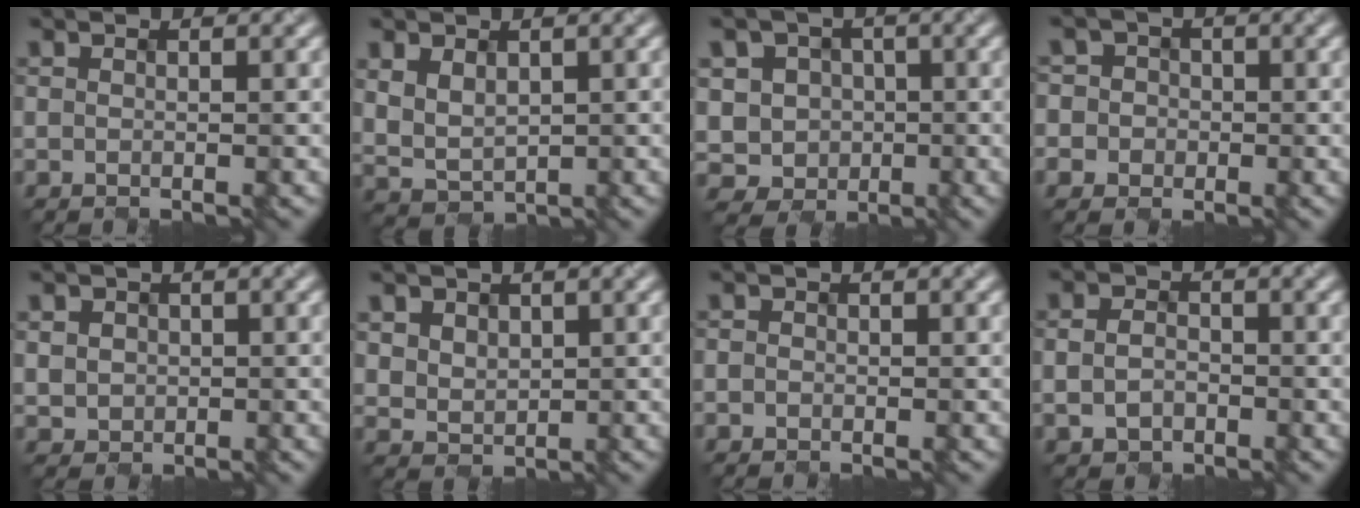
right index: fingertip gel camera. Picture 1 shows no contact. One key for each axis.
{"total": 2.8, "fx": 0.5, "fy": 2.0, "fz": 1.9, "tx": -0.053, "ty": -0.001, "tz": 0.023}
{"total": 5.8, "fx": -0.9, "fy": 5.4, "fz": 2.1, "tx": -0.050, "ty": 0.017, "tz": -0.036}
{"total": 3.0, "fx": 0.0, "fy": 2.9, "fz": 0.3, "tx": 0.004, "ty": 0.012, "tz": -0.009}
{"total": 2.4, "fx": 0.4, "fy": 2.3, "fz": 0.5, "tx": -0.036, "ty": 0.007, "tz": 0.019}
{"total": 2.9, "fx": 1.0, "fy": 2.4, "fz": 1.2, "tx": -0.053, "ty": 0.009, "tz": 0.032}
{"total": 0.8, "fx": -0.6, "fy": 0.3, "fz": -0.4, "tx": 0.002, "ty": 0.000, "tz": -0.003}
{"total": 2.3, "fx": -1.2, "fy": 1.7, "fz": 1.0, "tx": -0.024, "ty": -0.003, "tz": -0.014}